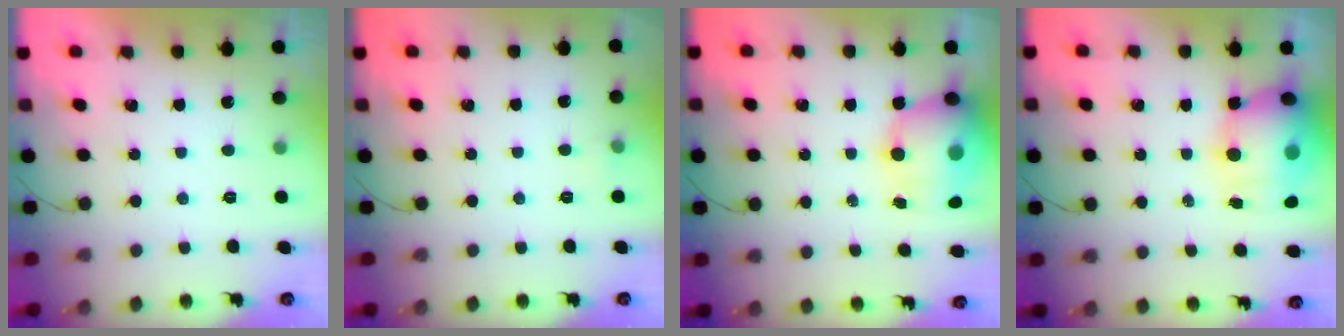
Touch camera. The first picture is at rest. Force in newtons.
{"total": 3.6, "press": 3.5, "slide": 1.1}
{"total": 15.6, "press": 15.2, "slide": 3.5}
{"total": 15.2, "press": 14.8, "slide": 3.7}